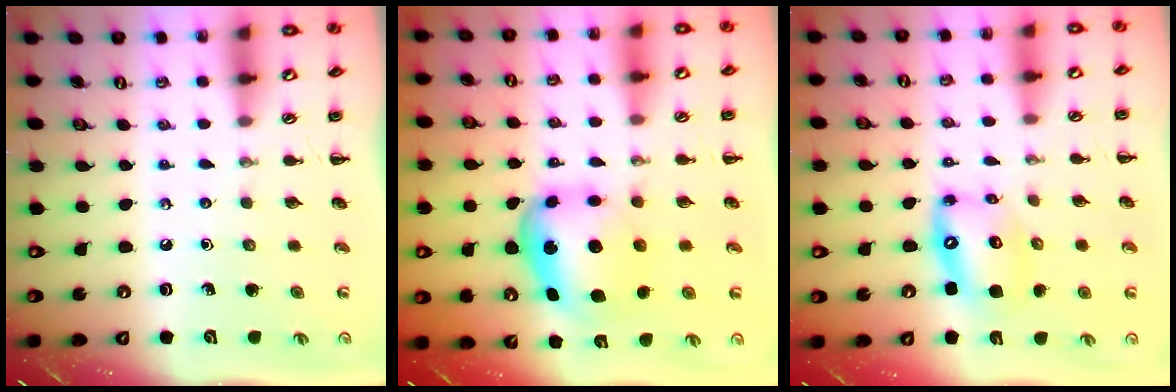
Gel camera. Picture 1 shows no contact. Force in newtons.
{"total": 7.0, "press": 6.8, "slide": 1.5}
{"total": 13.0, "press": 12.5, "slide": 3.6}